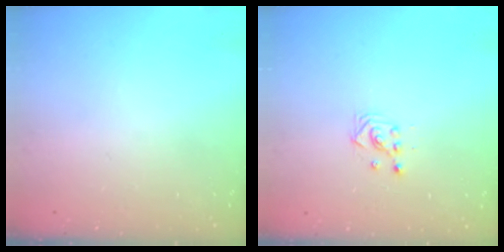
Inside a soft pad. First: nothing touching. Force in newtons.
{"total": 3.3, "press": 3.3, "slide": 0.2}